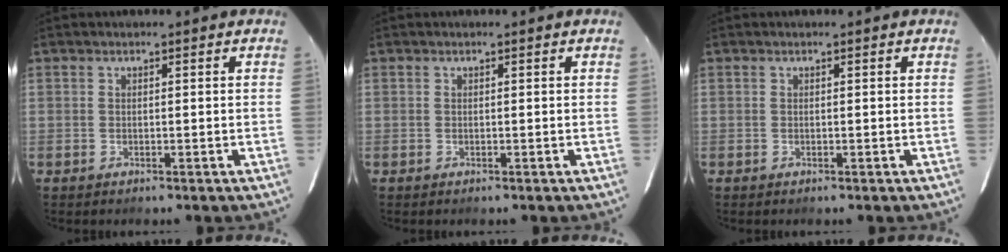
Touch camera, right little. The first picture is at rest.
{"total": 0.0}
{"total": 0.0}